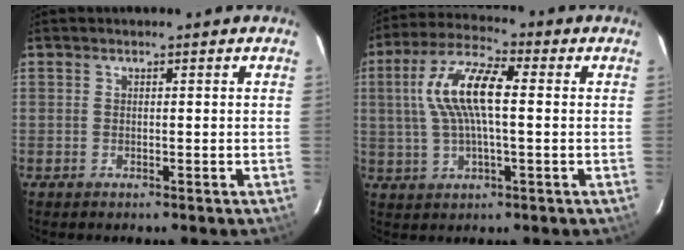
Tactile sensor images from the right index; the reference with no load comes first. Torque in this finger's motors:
{"motor_torque": [0.63, -0.12, 0.61, 0.21]}